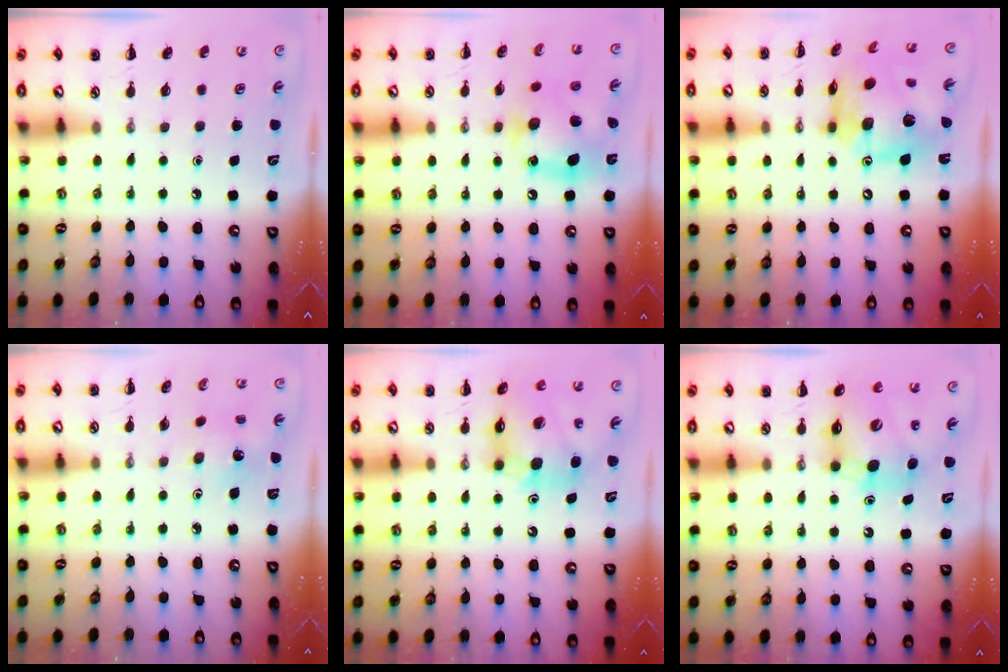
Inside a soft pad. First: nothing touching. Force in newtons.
{"total": 13.3, "press": 13.1, "slide": 1.9}
{"total": 14.5, "press": 13.7, "slide": 4.8}
{"total": 2.6, "press": 2.4, "slide": 0.9}
{"total": 13.9, "press": 13.3, "slide": 4.0}
{"total": 11.6, "press": 11.1, "slide": 3.2}